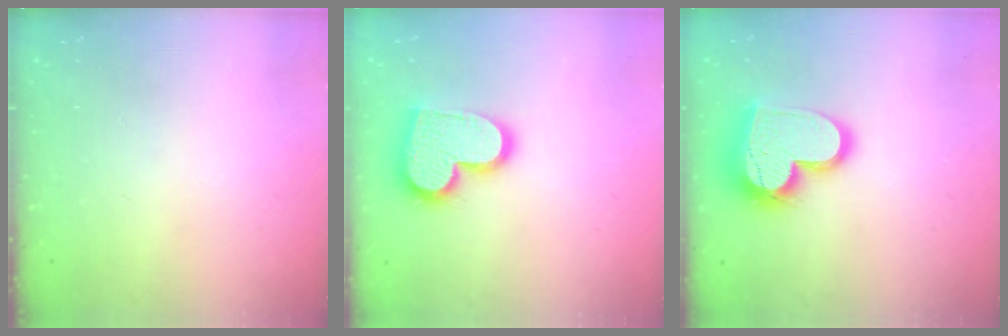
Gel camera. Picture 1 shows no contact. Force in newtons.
{"total": 17.2, "press": 17.1, "slide": 1.2}
{"total": 18.7, "press": 18.6, "slide": 1.4}